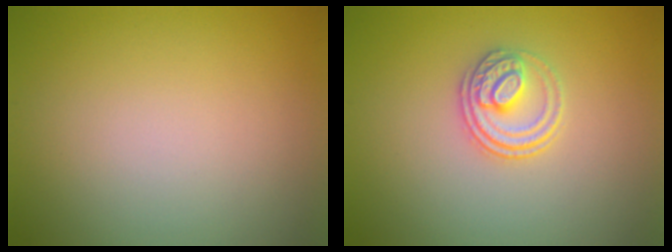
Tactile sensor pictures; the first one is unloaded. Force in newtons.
{"total": 2.8, "press": 2.6, "slide": 1.2}